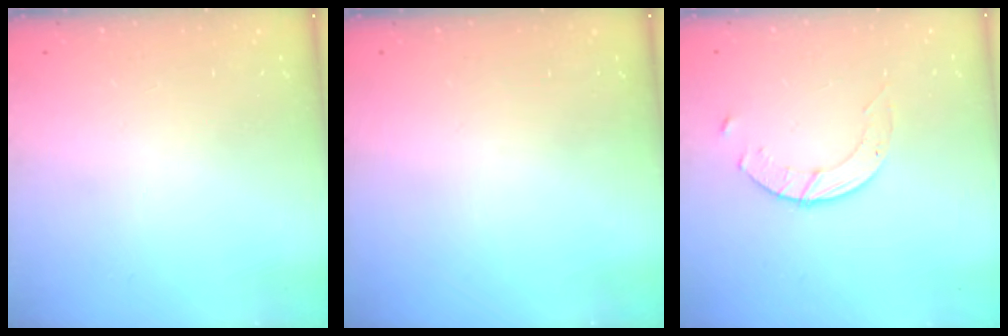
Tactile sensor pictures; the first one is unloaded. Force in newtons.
{"total": 0.0}
{"total": 5.1, "press": 5.1, "slide": 0.6}